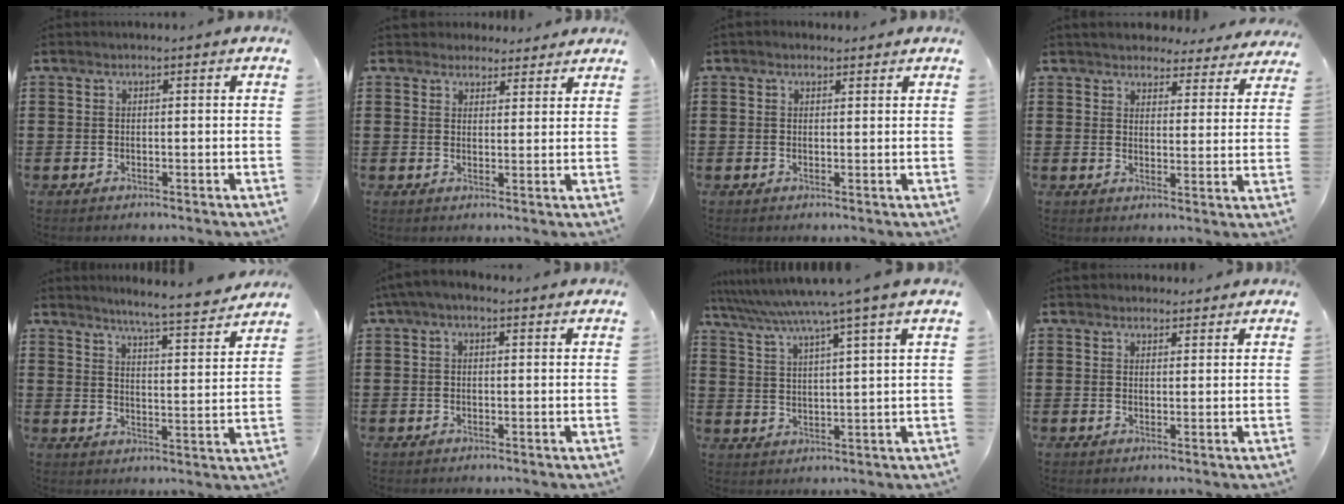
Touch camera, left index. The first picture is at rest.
{"total": 3.4, "force": [3.0, 1.7, -0.1], "torque": [-0.011, 0.002, 0.058]}
{"total": 1.2, "force": [0.9, 0.8, 0.1], "torque": [-0.005, 0.006, 0.017]}
{"total": 4.1, "force": [4.0, 0.8, 0.1], "torque": [-0.016, -0.023, 0.068]}
{"total": 5.6, "force": [5.2, -1.0, 2.0], "torque": [-0.051, -0.042, 0.083]}
{"total": 1.9, "force": [0.5, 1.2, 1.4], "torque": [-0.037, 0.006, 0.004]}
{"total": 6.3, "force": [5.2, -1.1, 3.4], "torque": [-0.085, -0.033, 0.085]}
{"total": 2.2, "force": [1.9, 1.0, 0.0], "torque": [0.003, 0.002, 0.035]}